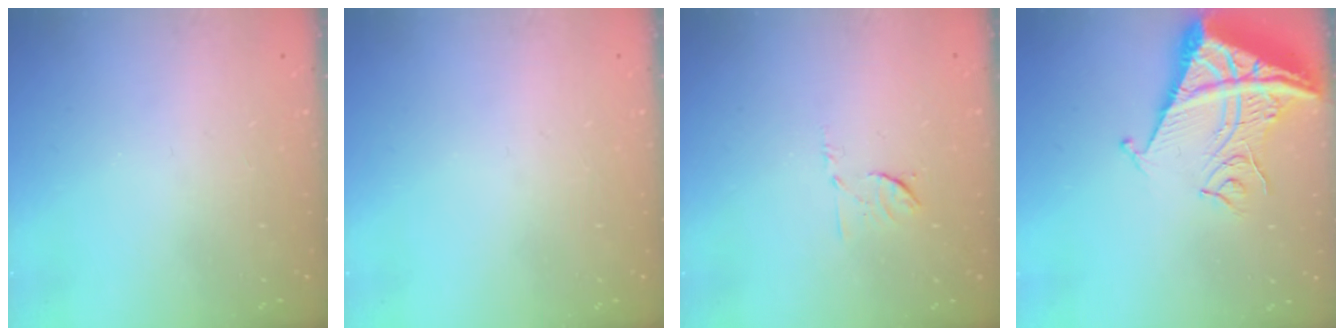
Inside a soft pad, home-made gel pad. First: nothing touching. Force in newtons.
{"total": 0.0}
{"total": 6.6, "press": 6.5, "slide": 1.1}
{"total": 11.9, "press": 11.8, "slide": 1.2}